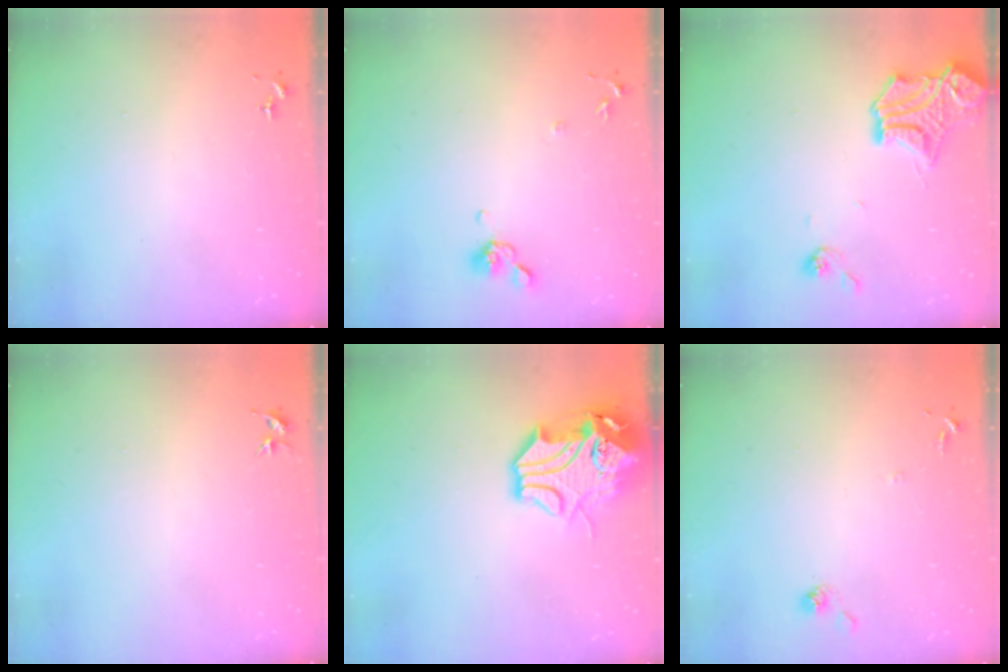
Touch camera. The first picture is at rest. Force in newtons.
{"total": 8.3, "press": 8.2, "slide": 1.6}
{"total": 15.8, "press": 15.8, "slide": 1.5}
{"total": 3.4, "press": 3.4, "slide": 0.4}
{"total": 14.5, "press": 14.3, "slide": 1.9}
{"total": 7.3, "press": 7.3, "slide": 0.4}